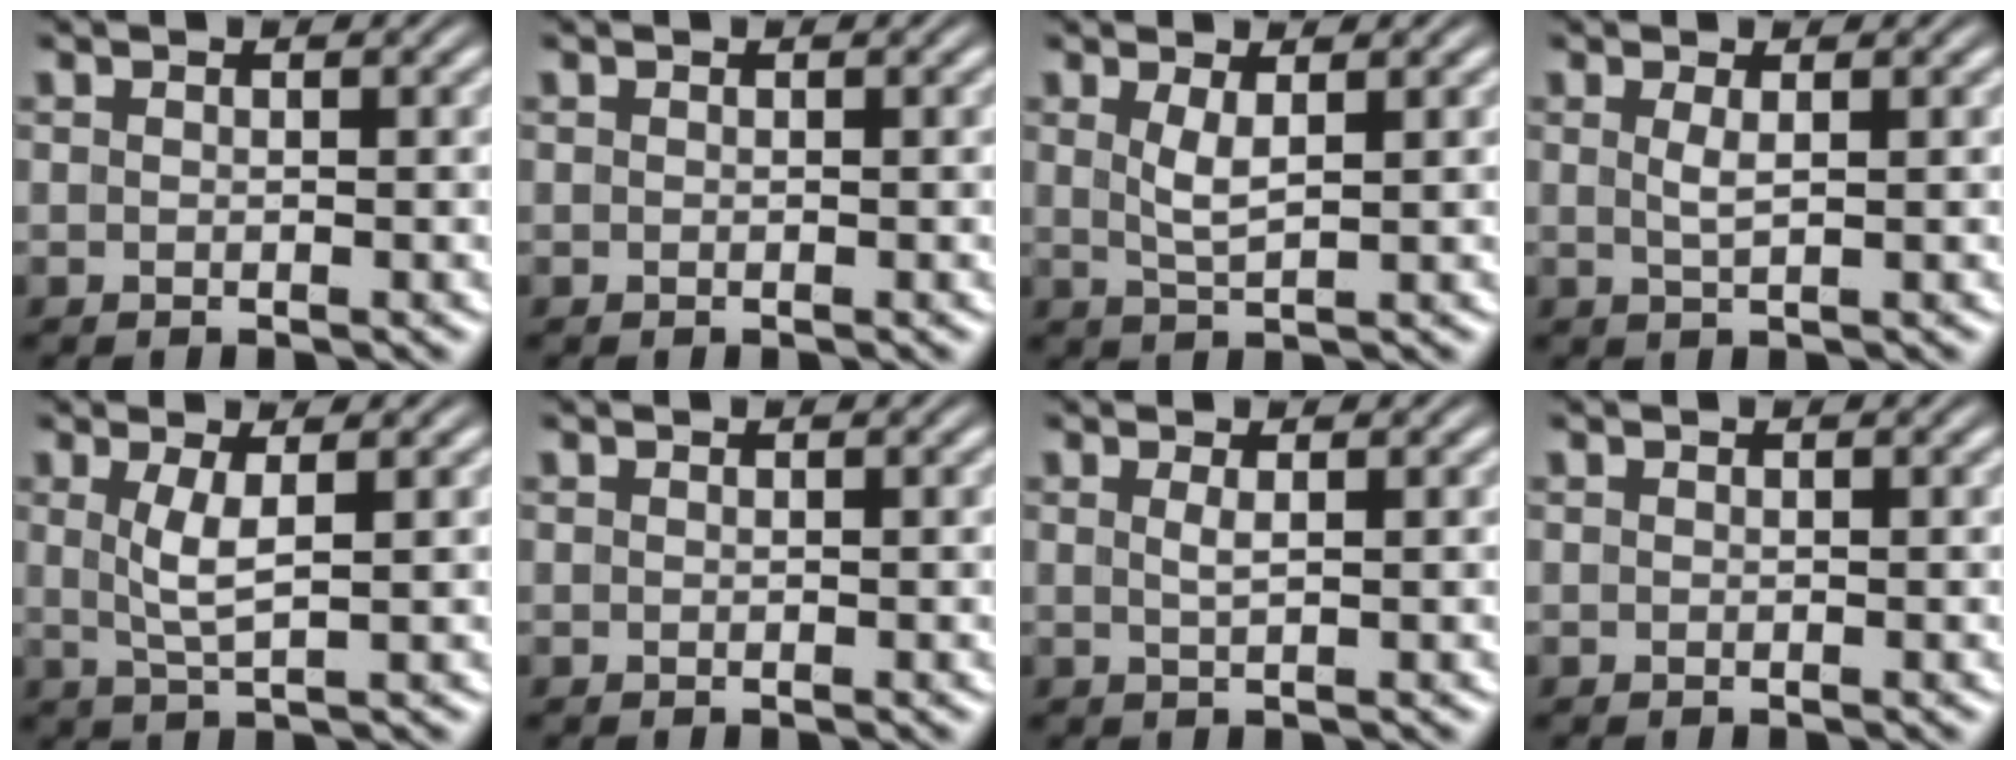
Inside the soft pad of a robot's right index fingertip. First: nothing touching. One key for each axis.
{"total": 0.0}
{"total": 2.1, "fx": 0.6, "fy": 0.3, "fz": 2.0, "tx": -0.041, "ty": -0.012, "tz": 0.019}
{"total": 1.3, "fx": 0.4, "fy": -0.1, "fz": 1.2, "tx": -0.027, "ty": -0.010, "tz": 0.015}
{"total": 2.7, "fx": 0.4, "fy": 0.5, "fz": 2.7, "tx": -0.059, "ty": -0.012, "tz": 0.016}
{"total": 0.0}
{"total": 1.0, "fx": 0.3, "fy": -0.3, "fz": 0.9, "tx": -0.021, "ty": -0.010, "tz": 0.012}
{"total": 0.0}